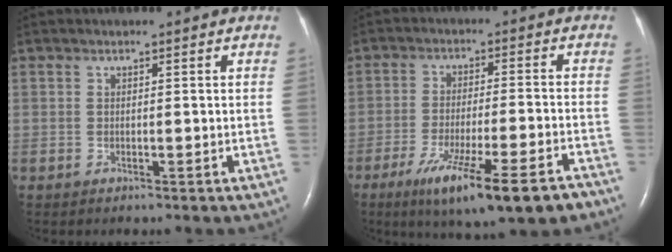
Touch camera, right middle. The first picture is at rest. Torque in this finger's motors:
{"motor_torque": [1.21, -0.93, 0.24, 0.15]}